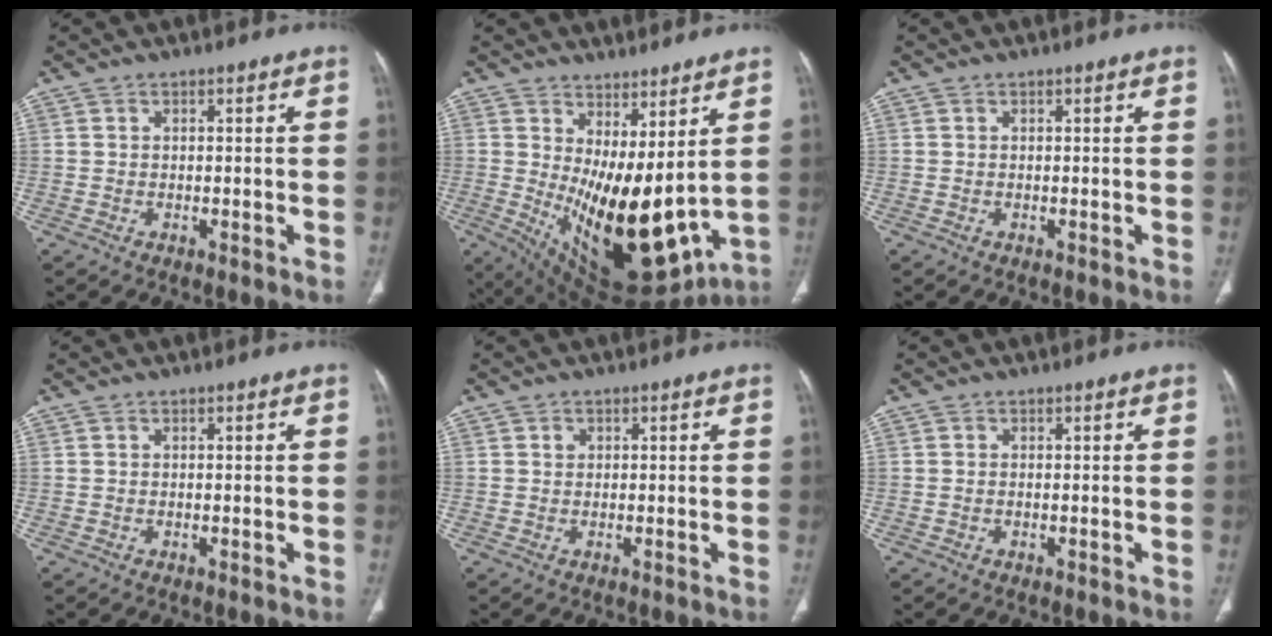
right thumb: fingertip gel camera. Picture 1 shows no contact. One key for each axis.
{"total": 18.2, "fx": 3.0, "fy": 7.8, "fz": 16.2, "tx": -0.251, "ty": -0.059, "tz": 0.078}
{"total": 0.0}
{"total": 0.0}
{"total": 0.7, "fx": 0.2, "fy": 0.6, "fz": 0.2, "tx": -0.001, "ty": 0.001, "tz": 0.005}
{"total": 0.0}